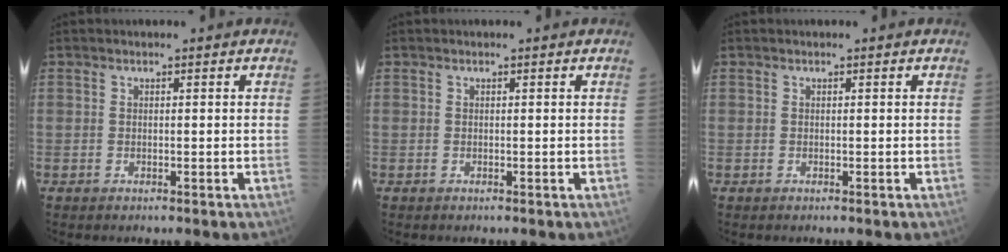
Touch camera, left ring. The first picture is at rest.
{"total": 0.0}
{"total": 0.0}